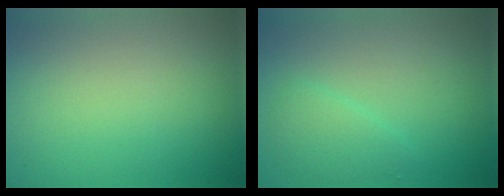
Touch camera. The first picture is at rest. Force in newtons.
{"total": 2.0, "press": 2.0, "slide": 0.1}